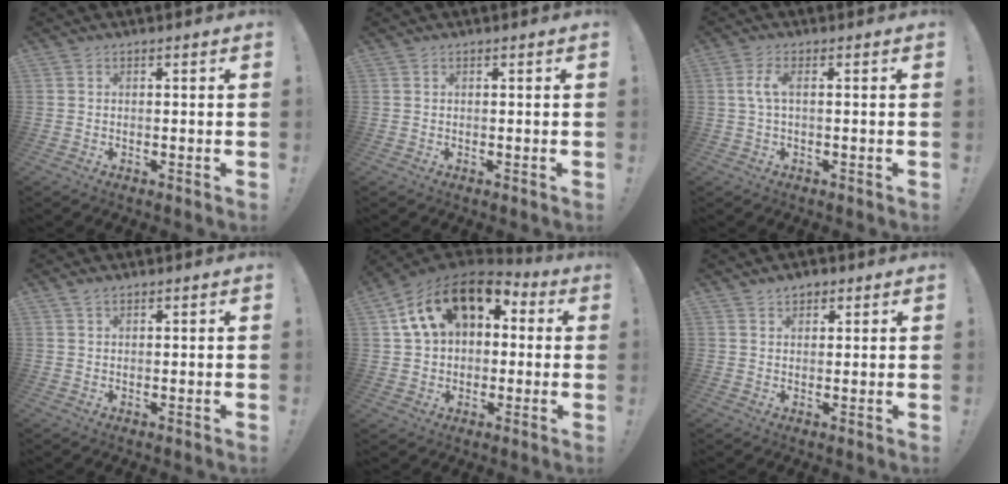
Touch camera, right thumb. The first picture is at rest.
{"total": 0.0}
{"total": 4.4, "force": [0.5, 1.2, 4.2], "torque": [-0.089, 0.002, 0.007]}
{"total": 1.5, "force": [1.2, 0.7, 0.7], "torque": [-0.013, -0.004, 0.022]}
{"total": 18.6, "force": [8.0, 11.8, 12.0], "torque": [-0.190, -0.025, 0.142]}
{"total": 2.9, "force": [1.9, 2.0, 0.8], "torque": [-0.011, -0.005, 0.035]}